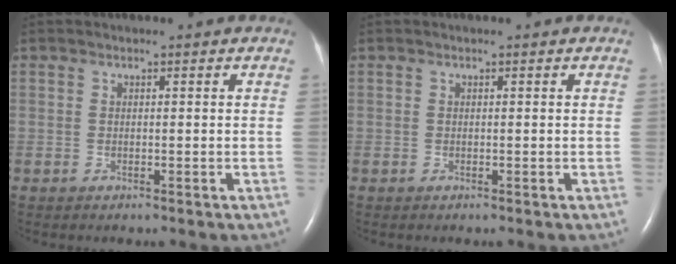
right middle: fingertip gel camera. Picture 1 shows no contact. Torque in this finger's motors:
{"motor_torque": [0.00, 0.00, 0.00, 0.00]}